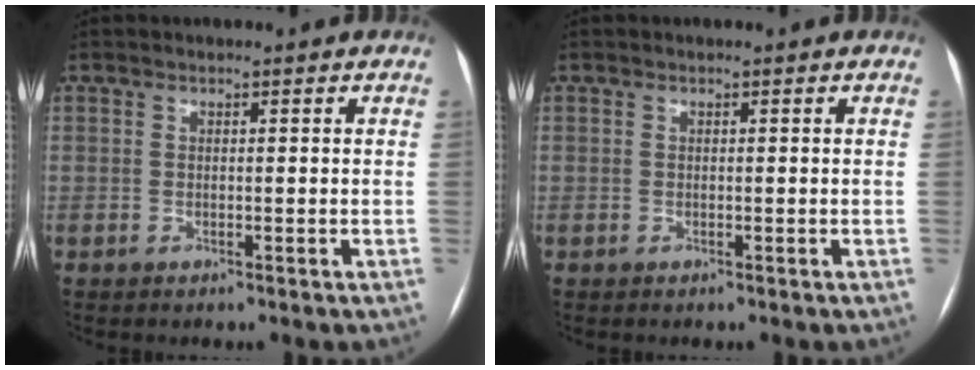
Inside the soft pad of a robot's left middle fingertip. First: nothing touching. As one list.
[{"total": 0.0}]